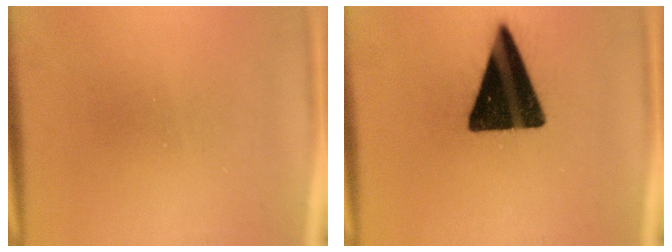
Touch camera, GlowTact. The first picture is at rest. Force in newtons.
{"total": 18.8}